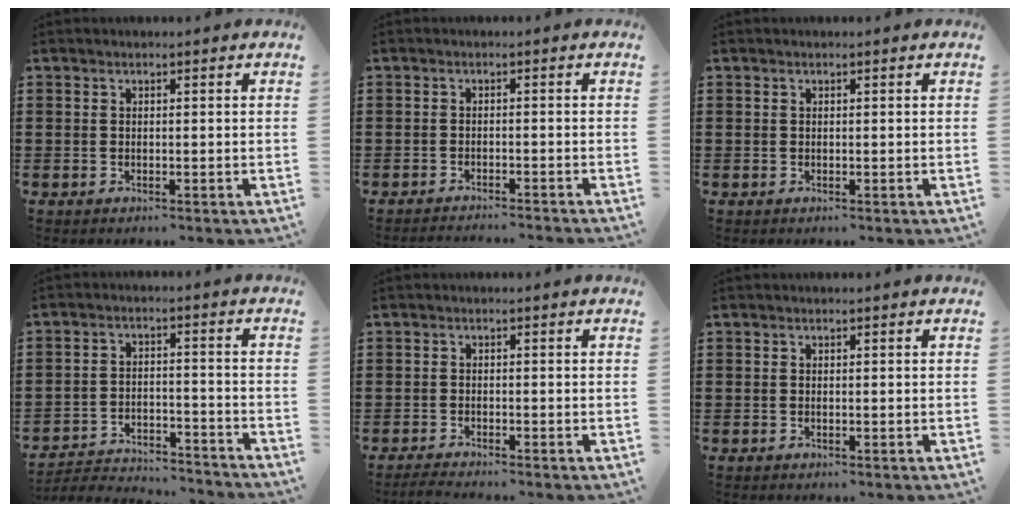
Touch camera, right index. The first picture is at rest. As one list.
[{"total": 1.8, "force": [-1.7, -0.4, 0.1], "torque": [-0.003, 0.000, -0.035]}, {"total": 0.0}, {"total": 4.2, "force": [-4.1, 0.5, 0.7], "torque": [-0.017, 0.005, -0.086]}, {"total": 1.5, "force": [-1.5, -0.2, 0.1], "torque": [-0.005, -0.002, -0.029]}, {"total": 0.0}]